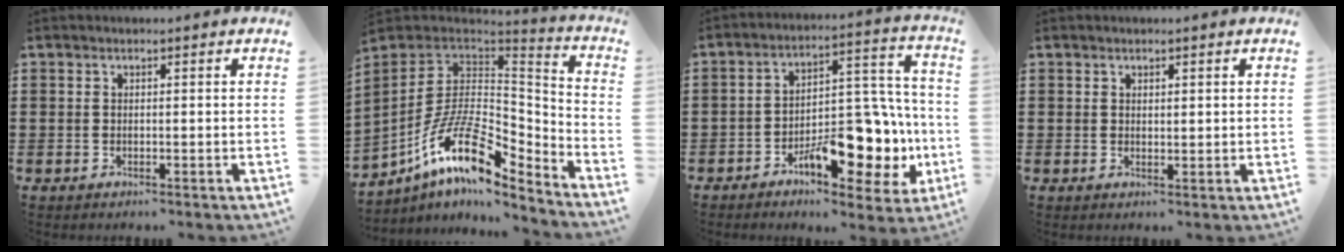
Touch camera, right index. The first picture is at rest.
{"total": 15.1, "force": [-7.7, 6.3, 11.3], "torque": [-0.230, 0.001, -0.149]}
{"total": 13.0, "force": [-5.5, 6.6, 9.7], "torque": [-0.122, 0.008, -0.092]}
{"total": 0.9, "force": [0.6, 0.4, 0.3], "torque": [-0.007, 0.003, 0.012]}